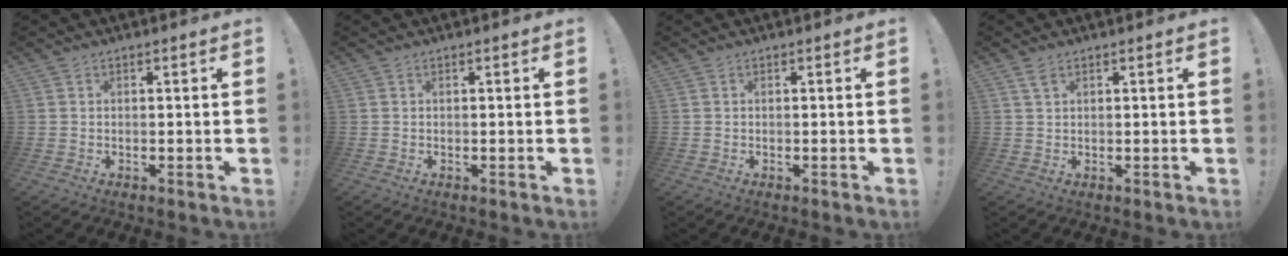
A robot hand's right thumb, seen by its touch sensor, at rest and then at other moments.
{"total": 0.0}
{"total": 0.0}
{"total": 2.2, "force": [1.4, 0.9, 1.4], "torque": [-0.022, -0.002, 0.024]}